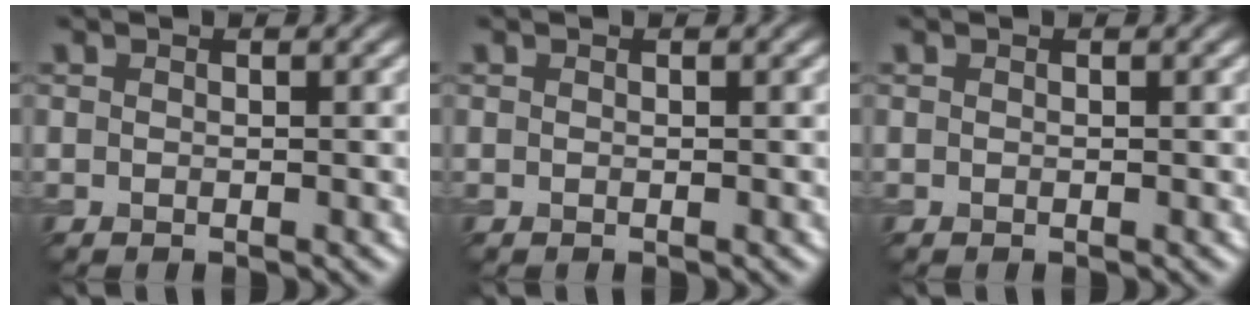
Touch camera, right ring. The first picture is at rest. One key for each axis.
{"total": 0.0}
{"total": 0.0}